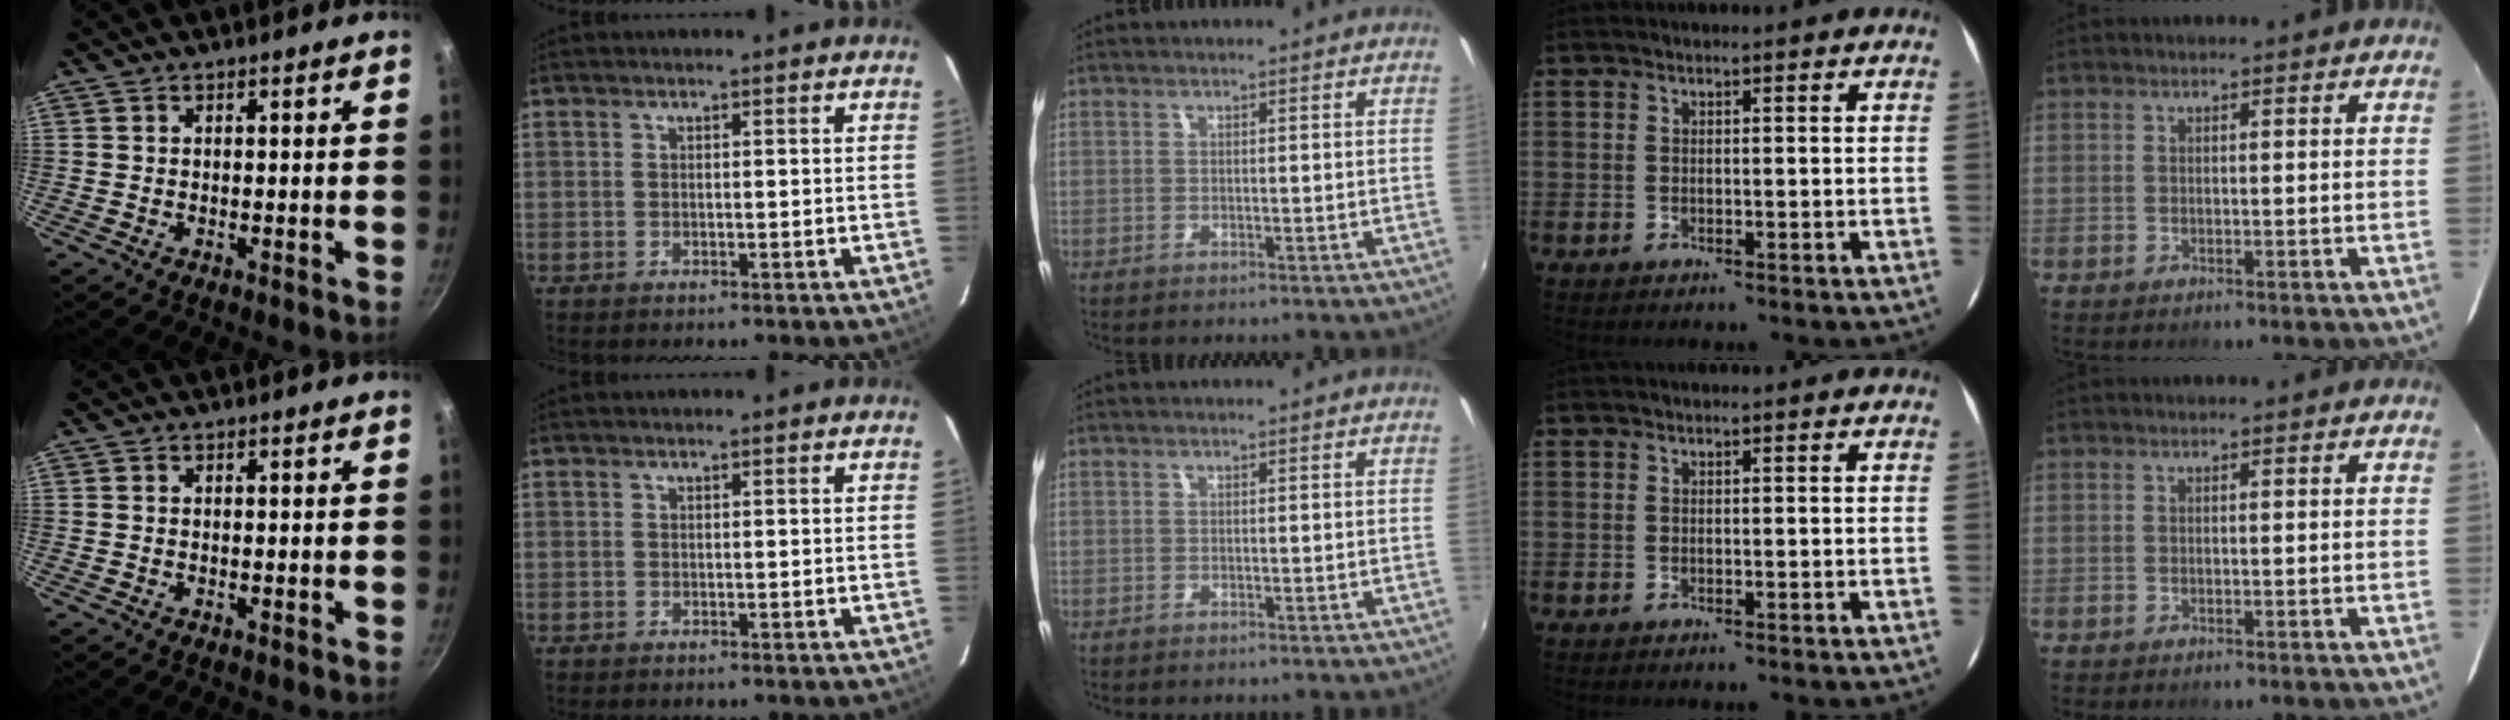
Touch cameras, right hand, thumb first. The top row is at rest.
{}